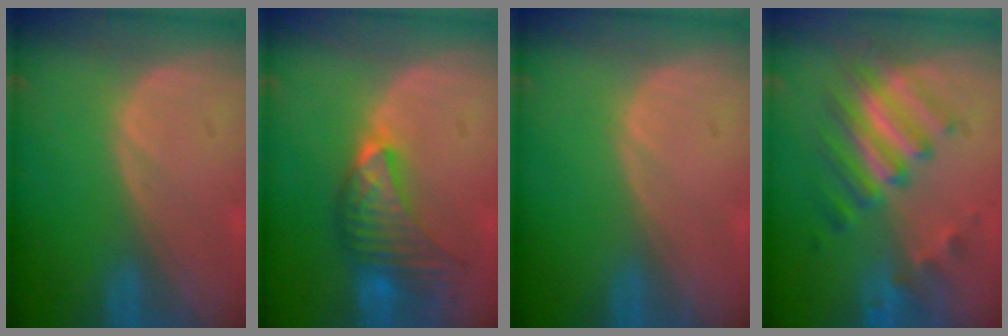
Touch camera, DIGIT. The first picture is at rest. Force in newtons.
{"total": 7.2, "press": 7.2, "slide": 0.3}
{"total": 0.0}
{"total": 7.5, "press": 7.4, "slide": 0.9}